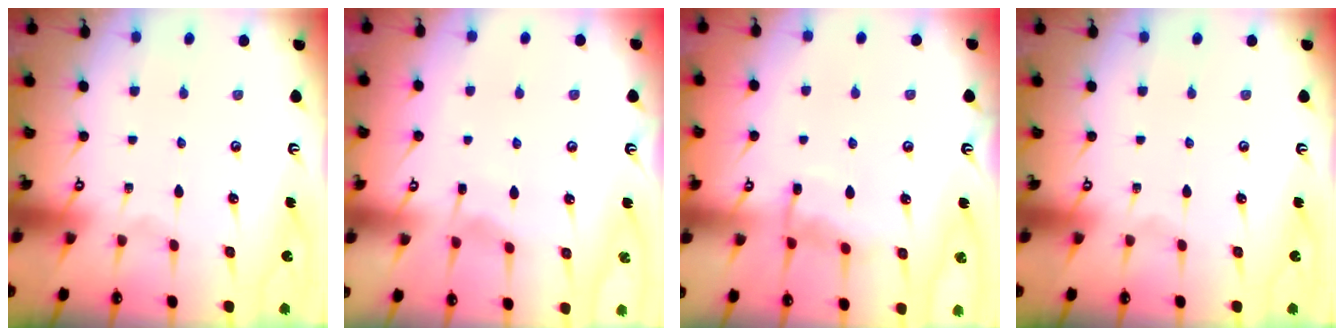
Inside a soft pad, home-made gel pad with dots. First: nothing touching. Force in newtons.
{"total": 3.0, "press": 3.0, "slide": 0.4}
{"total": 7.4, "press": 7.4, "slide": 0.7}
{"total": 0.0}